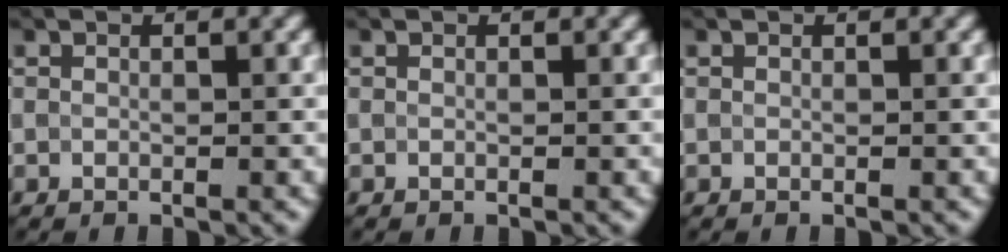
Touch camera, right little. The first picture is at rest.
{"total": 0.0}
{"total": 0.0}